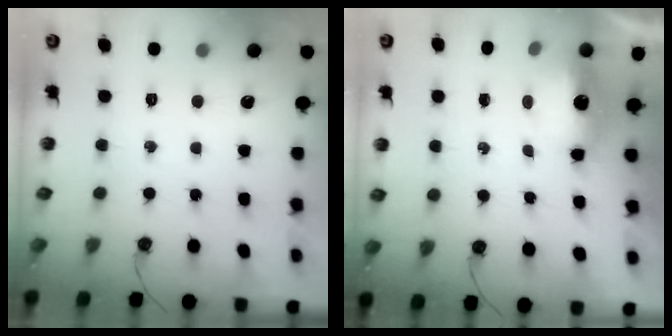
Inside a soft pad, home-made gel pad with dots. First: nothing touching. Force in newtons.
{"total": 11.3, "press": 8.6, "slide": 7.3}